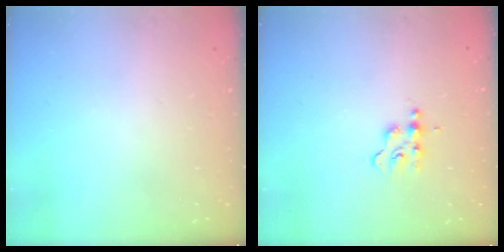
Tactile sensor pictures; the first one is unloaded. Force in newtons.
{"total": 2.8, "press": 2.8, "slide": 0.3}